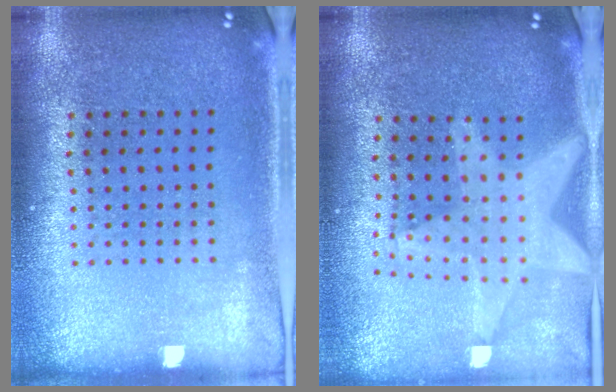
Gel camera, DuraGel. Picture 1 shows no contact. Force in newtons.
{"total": 2.2, "press": 1.8, "slide": 1.3}